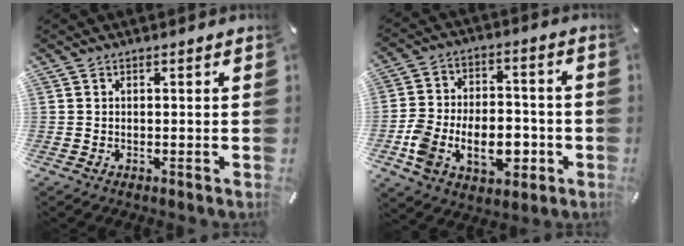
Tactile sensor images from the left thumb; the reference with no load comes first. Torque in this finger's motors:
{"motor_torque": [-0.17, 1.86, 0.29, 0.11, 0.20]}